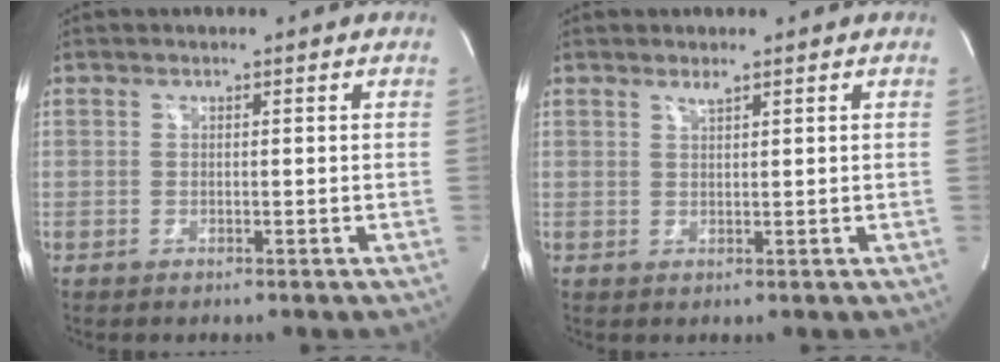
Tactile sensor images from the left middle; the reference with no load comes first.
{"total": 1.1, "force": [0.9, -0.1, 0.6], "torque": [-0.015, -0.006, 0.019]}